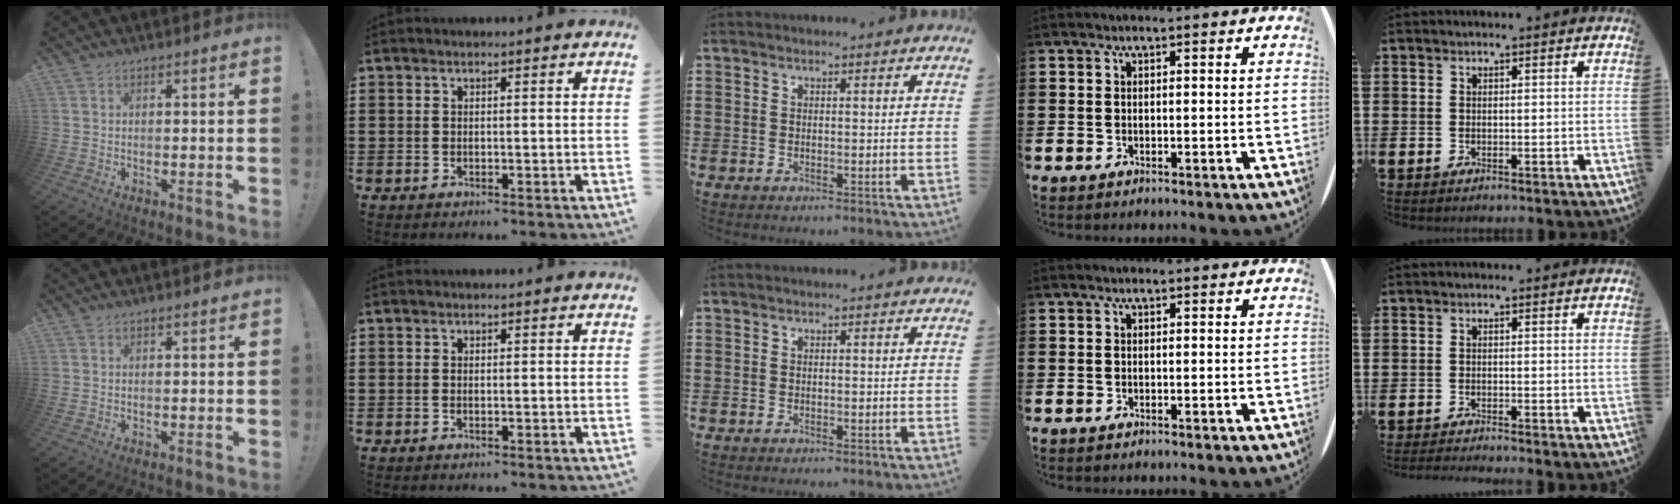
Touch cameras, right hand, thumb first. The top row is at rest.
{"little": {"total": 0.9, "force": [-0.9, -0.1, 0.3], "torque": [-0.004, -0.002, -0.017]}}